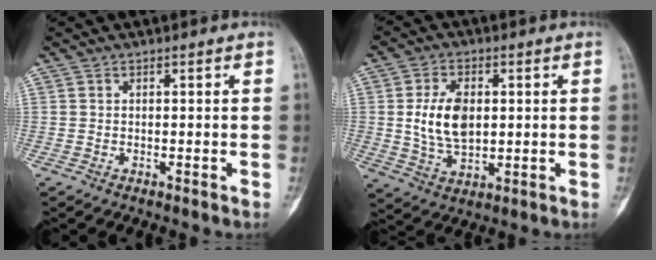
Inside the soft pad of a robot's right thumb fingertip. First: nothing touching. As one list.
[{"total": 9.7, "force": [1.1, 5.9, 7.6], "torque": [-0.134, -0.007, 0.029]}]